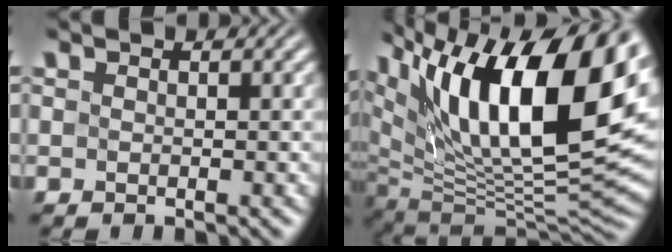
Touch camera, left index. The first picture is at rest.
{"total": 18.0, "force": [7.7, 7.6, 14.4], "torque": [-0.237, 0.026, 0.131]}